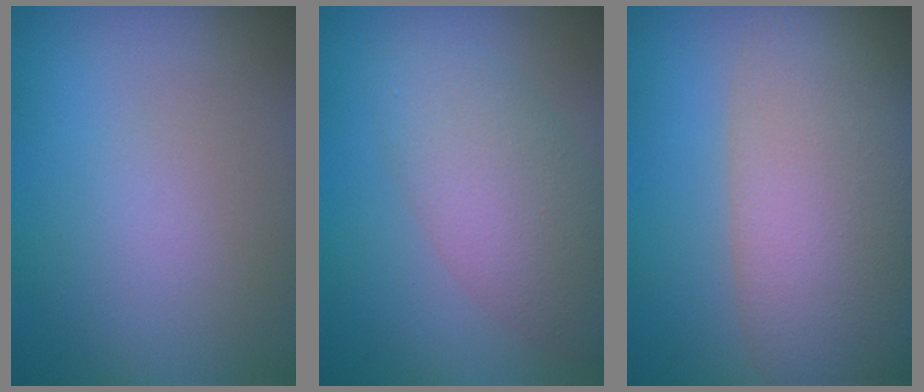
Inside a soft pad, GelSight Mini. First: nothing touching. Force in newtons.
{"total": 4.4, "press": 4.4, "slide": 0.2}
{"total": 10.4, "press": 10.4, "slide": 0.8}